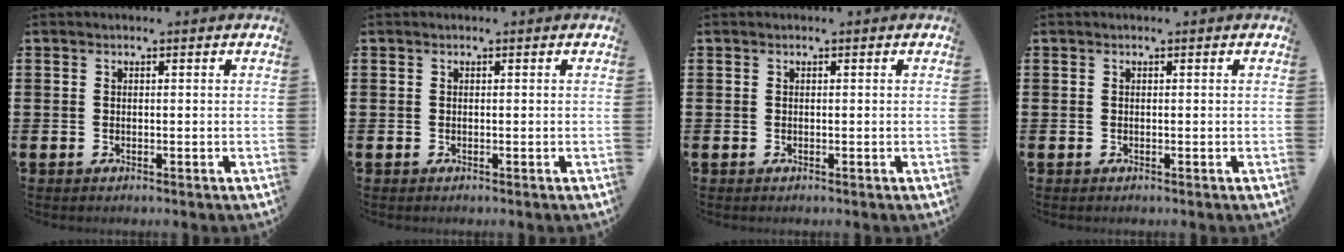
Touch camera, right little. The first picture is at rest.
{"total": 0.0}
{"total": 0.0}
{"total": 0.0}